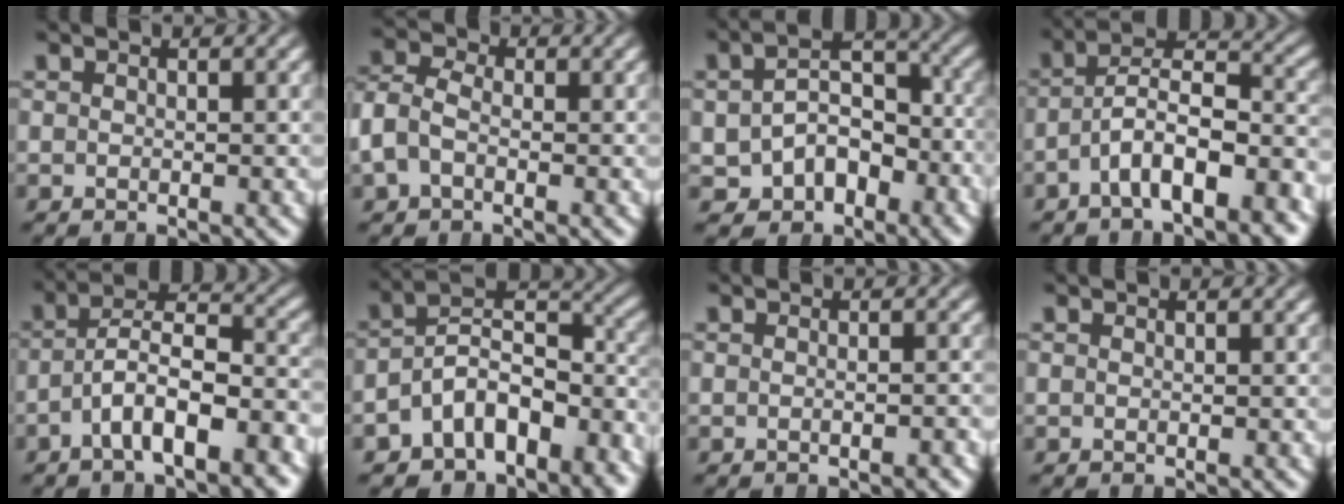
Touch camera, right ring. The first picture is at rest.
{"total": 4.6, "force": [-0.4, 3.8, 2.5], "torque": [-0.063, -0.010, -0.010]}
{"total": 7.3, "force": [-2.3, 5.9, 3.6], "torque": [-0.075, -0.036, -0.024]}
{"total": 6.4, "force": [-2.6, 3.3, 4.9], "torque": [-0.076, -0.010, -0.041]}
{"total": 5.9, "force": [-2.0, 2.8, 4.8], "torque": [-0.074, -0.007, -0.031]}
{"total": 10.0, "force": [-4.0, 6.8, 6.2], "torque": [-0.100, -0.024, -0.057]}
{"total": 0.8, "force": [-0.5, 0.0, 0.6], "torque": [-0.004, 0.008, -0.013]}
{"total": 0.0}